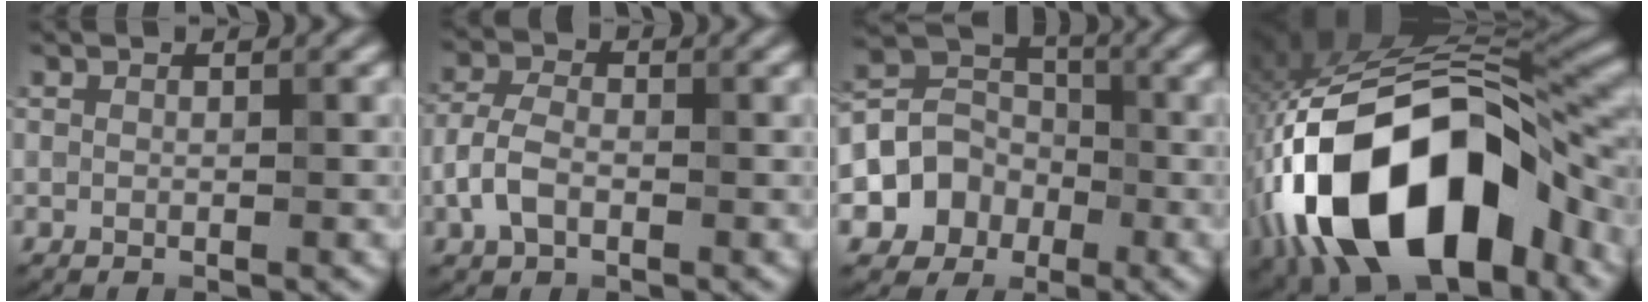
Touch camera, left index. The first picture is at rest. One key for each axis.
{"total": 3.1, "fx": -1.3, "fy": 1.7, "fz": 2.3, "tx": -0.054, "ty": 0.010, "tz": -0.031}
{"total": 5.1, "fx": -1.9, "fy": 4.3, "fz": 2.0, "tx": -0.022, "ty": 0.008, "tz": -0.047}
{"total": 17.8, "fx": -6.2, "fy": 8.6, "fz": 14.3, "tx": -0.262, "ty": -0.002, "tz": -0.103}